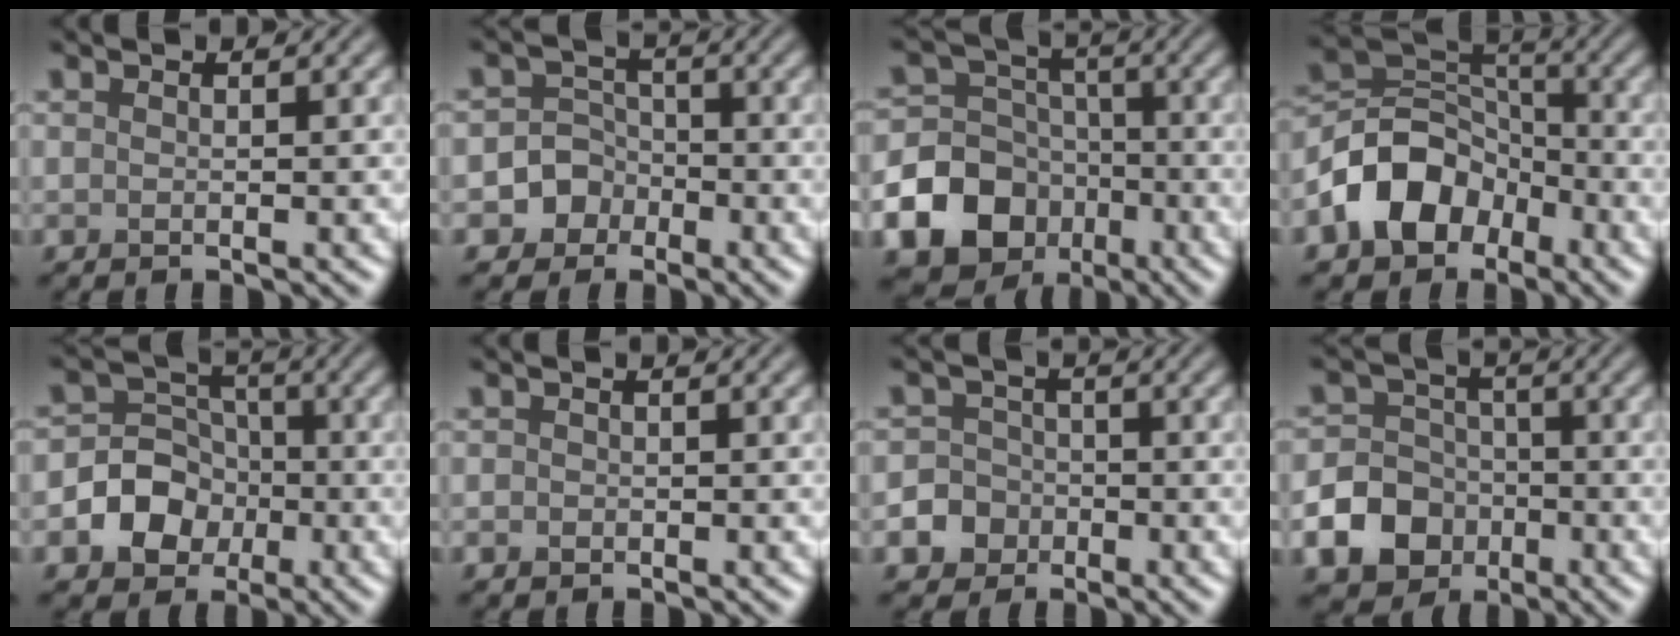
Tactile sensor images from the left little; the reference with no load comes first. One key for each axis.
{"total": 3.8, "fx": -1.6, "fy": 3.3, "fz": 0.5, "tx": 0.026, "ty": 0.008, "tz": -0.047}
{"total": 15.1, "fx": -6.6, "fy": 12.8, "fz": 4.4, "tx": -0.101, "ty": -0.045, "tz": -0.128}
{"total": 7.3, "fx": -3.6, "fy": 5.3, "fz": 3.6, "tx": -0.057, "ty": 0.004, "tz": -0.075}
{"total": 6.2, "fx": -1.9, "fy": 5.5, "fz": 2.1, "tx": -0.016, "ty": 0.011, "tz": -0.063}
{"total": 0.5, "fx": -0.2, "fy": 0.5, "fz": 0.2, "tx": 0.000, "ty": -0.002, "tz": -0.004}
{"total": 4.8, "fx": -2.4, "fy": 4.1, "fz": 0.7, "tx": 0.010, "ty": -0.009, "tz": -0.059}
{"total": 9.4, "fx": -3.8, "fy": 8.1, "fz": 2.7, "tx": -0.049, "ty": -0.019, "tz": -0.092}